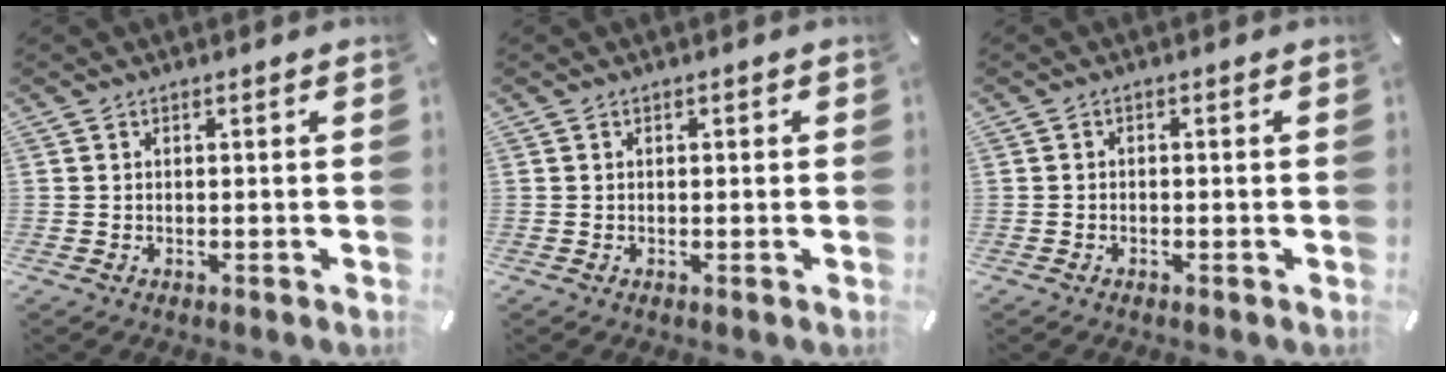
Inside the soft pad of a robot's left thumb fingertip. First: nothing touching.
{"total": 0.5, "force": [0.1, 0.4, 0.3], "torque": [-0.007, 0.002, 0.001]}
{"total": 0.8, "force": [-0.7, 0.3, 0.4], "torque": [-0.010, 0.000, -0.013]}